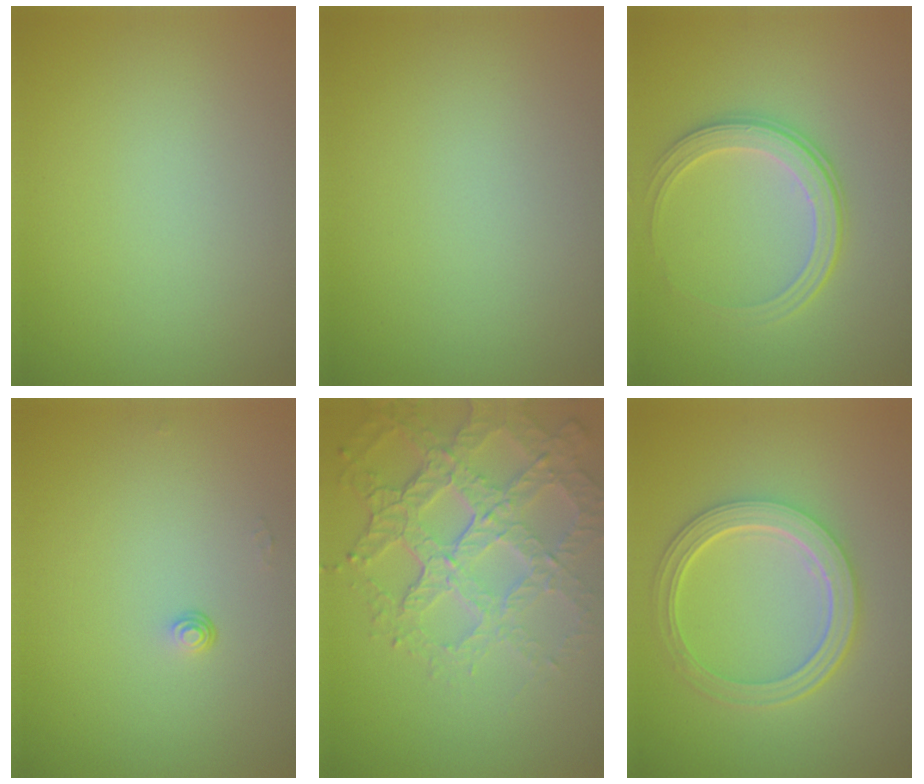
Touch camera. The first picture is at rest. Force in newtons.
{"total": 0.0}
{"total": 3.4, "press": 2.8, "slide": 1.9}
{"total": 0.6, "press": 0.4, "slide": 0.5}
{"total": 7.5, "press": 5.2, "slide": 5.4}
{"total": 5.1, "press": 3.9, "slide": 3.3}